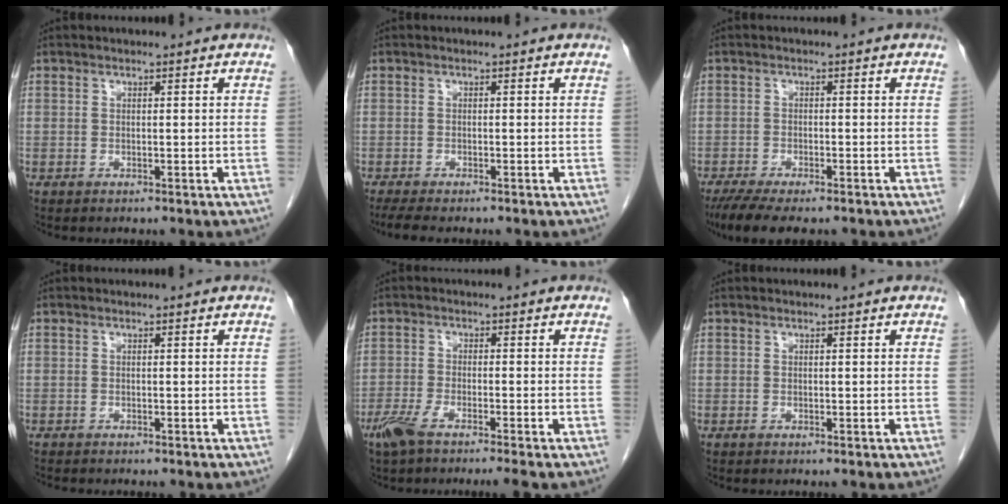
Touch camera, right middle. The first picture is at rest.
{"total": 3.9, "force": [-3.2, 0.7, 2.2], "torque": [-0.038, -0.011, -0.046]}
{"total": 8.4, "force": [-6.6, 2.1, 4.7], "torque": [-0.072, -0.014, -0.104]}
{"total": 2.0, "force": [-1.8, 0.4, 0.8], "torque": [-0.017, -0.004, -0.021]}
{"total": 5.7, "force": [-4.3, 0.1, 3.8], "torque": [-0.071, -0.012, -0.078]}
{"total": 0.0}